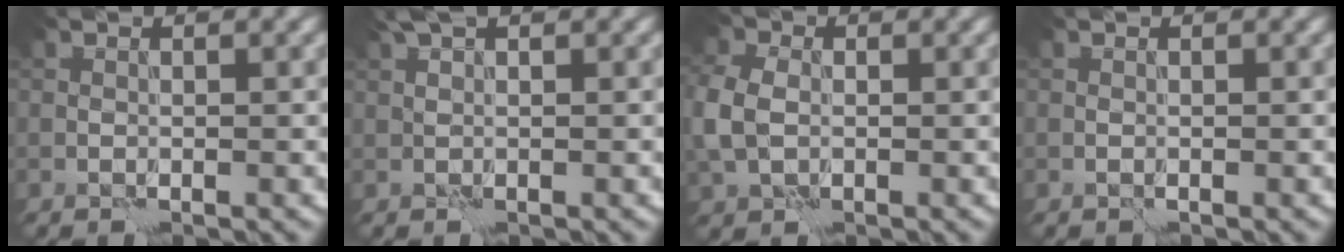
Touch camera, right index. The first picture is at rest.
{"total": 1.8, "force": [1.3, 0.4, 1.2], "torque": [-0.022, 0.008, 0.022]}
{"total": 4.4, "force": [-0.4, 3.4, 2.8], "torque": [-0.089, -0.006, -0.003]}
{"total": 0.0}